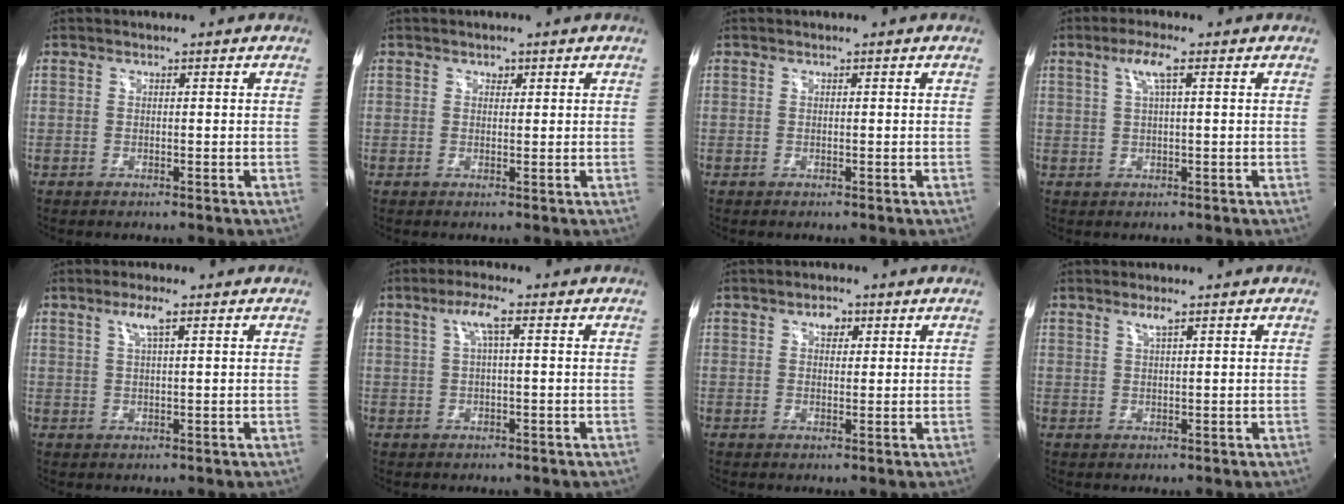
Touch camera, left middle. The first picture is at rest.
{"total": 0.9, "force": [0.6, 0.5, 0.4], "torque": [-0.008, -0.004, 0.009]}
{"total": 0.0}
{"total": 3.7, "force": [1.6, 0.0, 3.3], "torque": [-0.072, 0.005, 0.032]}
{"total": 3.0, "force": [1.6, 0.0, 2.6], "torque": [-0.058, 0.000, 0.032]}
{"total": 3.7, "force": [1.3, 0.1, 3.5], "torque": [-0.074, 0.009, 0.026]}
{"total": 2.4, "force": [1.2, 1.4, 1.5], "torque": [-0.027, 0.006, 0.020]}
{"total": 1.7, "force": [1.1, -0.1, 1.3], "torque": [-0.030, -0.002, 0.023]}